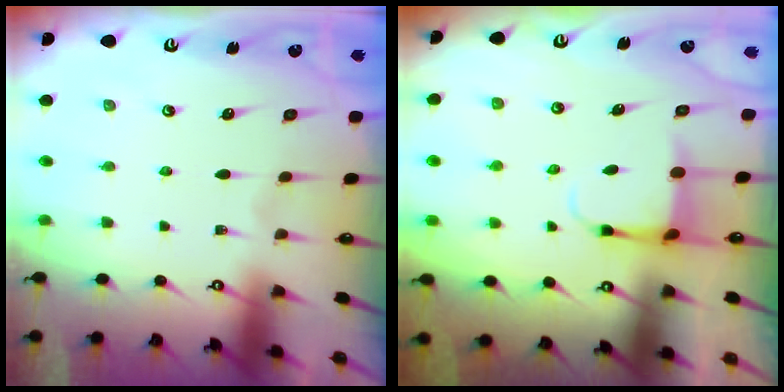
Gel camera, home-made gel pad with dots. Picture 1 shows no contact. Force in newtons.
{"total": 3.8, "press": 3.6, "slide": 1.2}